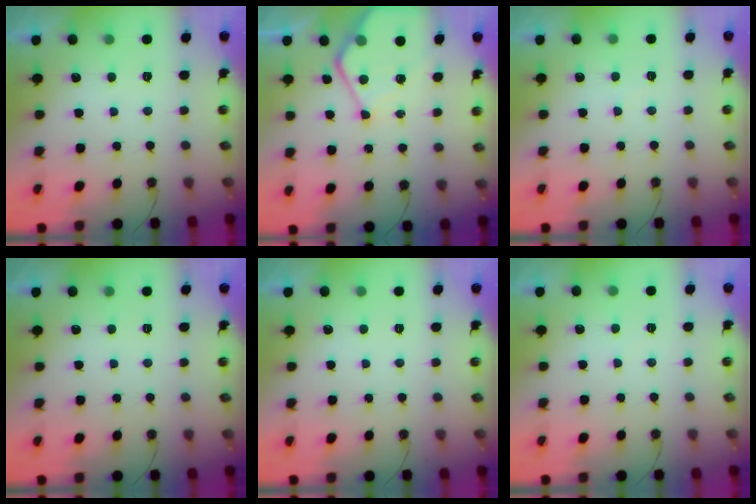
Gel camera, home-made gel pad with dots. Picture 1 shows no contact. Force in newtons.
{"total": 11.0, "press": 10.9, "slide": 1.3}
{"total": 4.9, "press": 4.8, "slide": 0.5}
{"total": 0.0}
{"total": 0.0}
{"total": 1.8, "press": 1.8, "slide": 0.4}